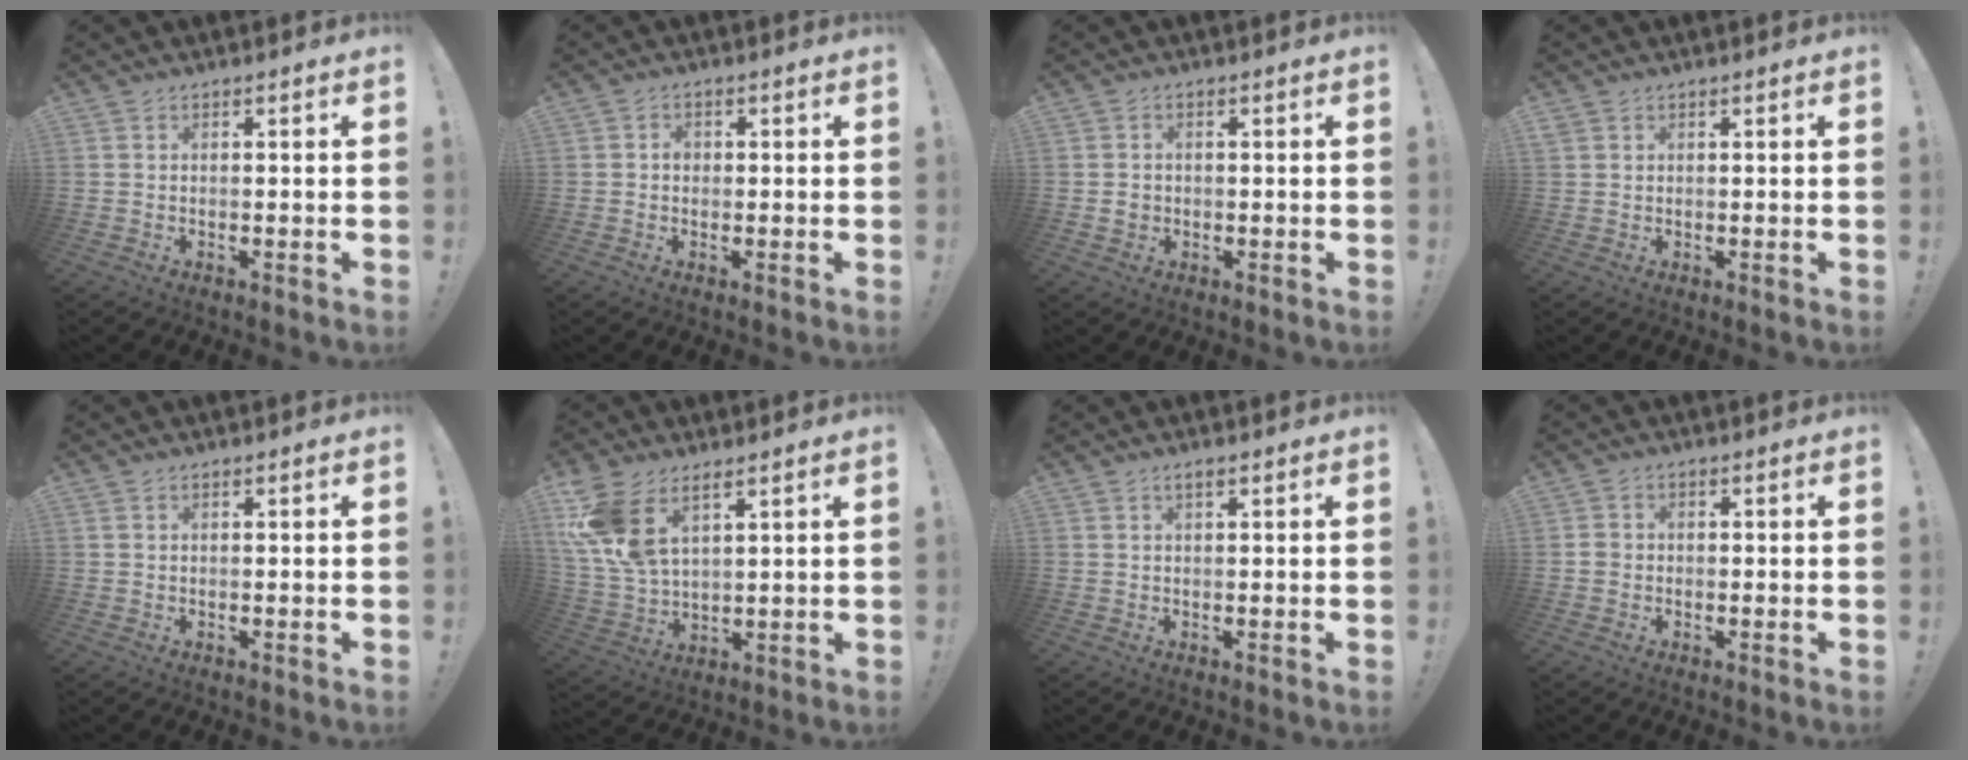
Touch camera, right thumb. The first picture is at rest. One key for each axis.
{"total": 1.8, "fx": -0.2, "fy": 1.5, "fz": 0.9, "tx": -0.009, "ty": 0.003, "tz": -0.007}
{"total": 2.1, "fx": -0.3, "fy": 1.8, "fz": 1.0, "tx": -0.012, "ty": 0.002, "tz": -0.004}
{"total": 1.3, "fx": 0.9, "fy": 0.9, "fz": 0.3, "tx": 0.001, "ty": -0.003, "tz": 0.015}
{"total": 0.7, "fx": 0.4, "fy": 0.5, "fz": 0.3, "tx": -0.009, "ty": 0.003, "tz": 0.008}
{"total": 11.7, "fx": 6.7, "fy": 6.1, "fz": 7.4, "tx": -0.155, "ty": -0.031, "tz": 0.131}
{"total": 1.5, "fx": 0.9, "fy": 0.5, "fz": 1.1, "tx": -0.027, "ty": 0.004, "tz": 0.017}
{"total": 2.3, "fx": -0.5, "fy": 2.0, "fz": 1.0, "tx": -0.015, "ty": 0.009, "tz": -0.008}